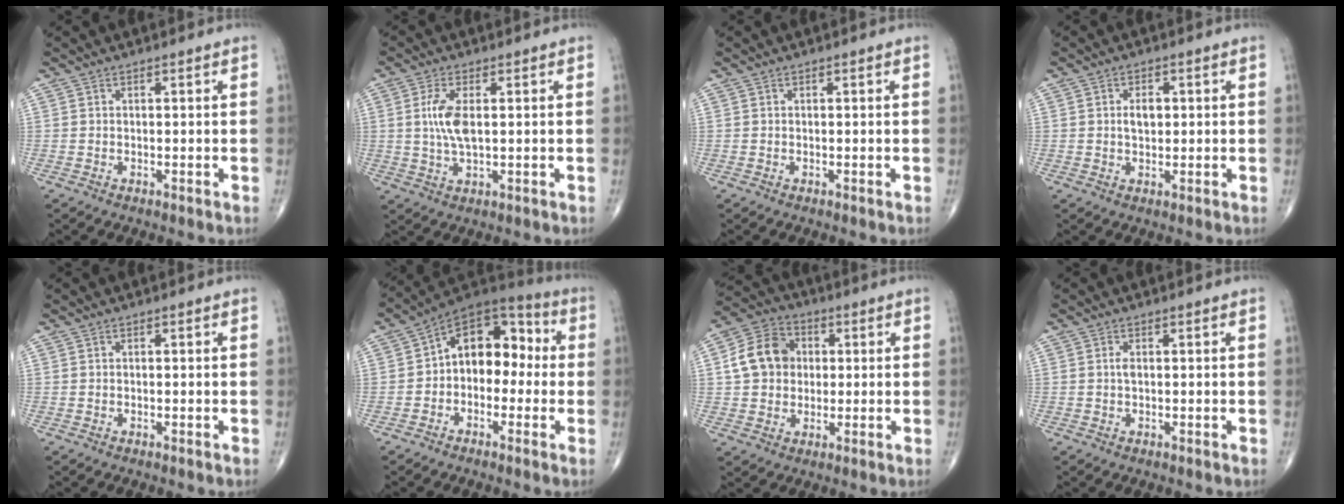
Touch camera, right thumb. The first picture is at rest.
{"total": 6.0, "force": [0.9, 2.4, 5.5], "torque": [-0.121, -0.003, 0.017]}
{"total": 0.0}
{"total": 3.2, "force": [0.4, 2.0, 2.5], "torque": [-0.032, 0.001, 0.005]}
{"total": 0.0}
{"total": 13.0, "force": [-0.1, 8.9, 9.4], "torque": [-0.092, 0.048, -0.022]}
{"total": 10.9, "force": [1.2, 9.0, 6.0], "torque": [-0.088, 0.015, 0.012]}
{"total": 0.9, "force": [0.1, 0.4, 0.8], "torque": [-0.015, 0.001, 0.001]}